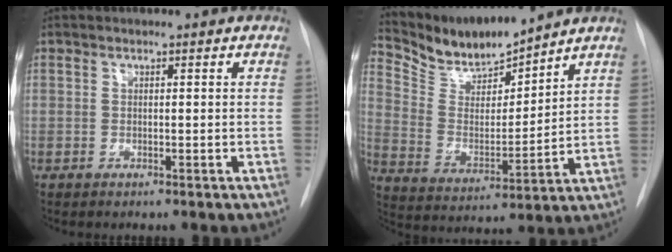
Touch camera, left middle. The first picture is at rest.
{"total": 11.3, "force": [10.9, 0.9, 3.0], "torque": [-0.068, 0.000, 0.217]}